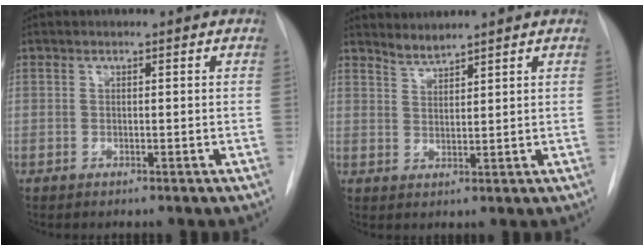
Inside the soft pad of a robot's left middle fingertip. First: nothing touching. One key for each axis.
{"total": 2.3, "fx": 2.3, "fy": -0.3, "fz": 0.2, "tx": -0.004, "ty": -0.003, "tz": 0.047}